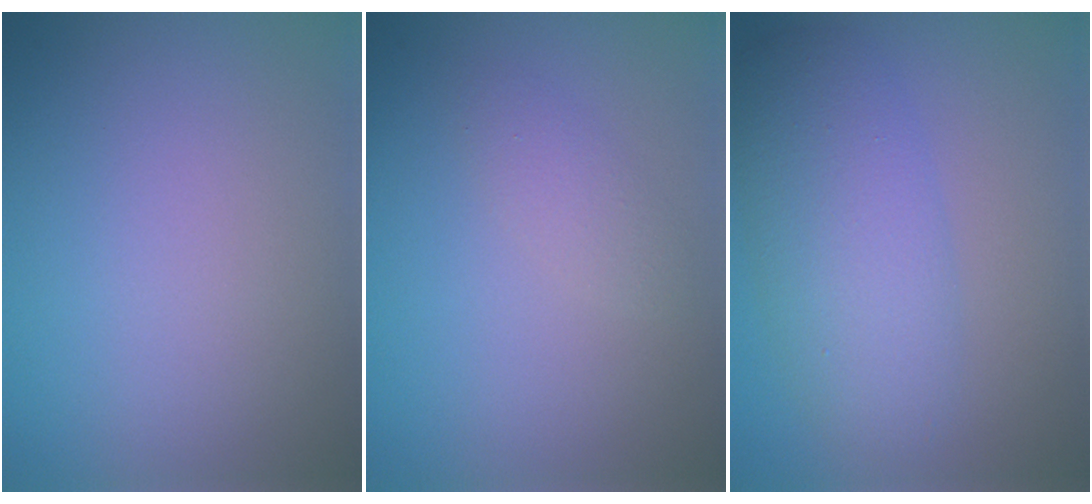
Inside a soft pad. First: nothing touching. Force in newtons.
{"total": 1.3, "press": 1.3, "slide": 0.1}
{"total": 5.2, "press": 5.2, "slide": 0.2}